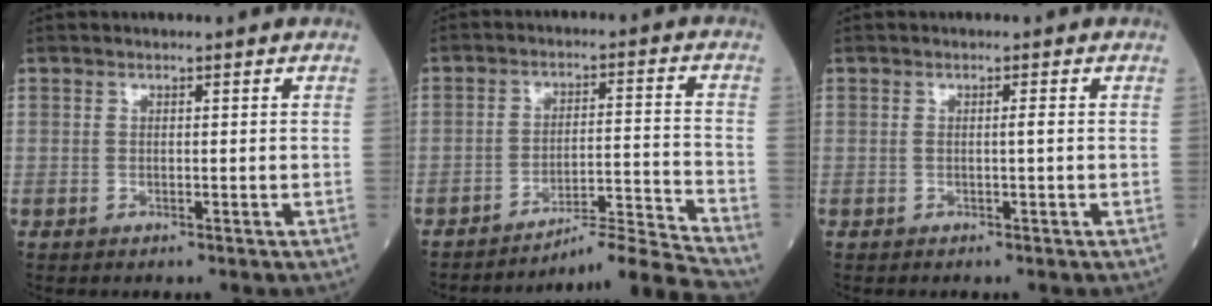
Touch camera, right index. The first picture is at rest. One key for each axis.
{"total": 10.4, "fx": -9.6, "fy": -3.9, "fz": 0.5, "tx": 0.000, "ty": 0.022, "tz": -0.159}
{"total": 0.9, "fx": -0.1, "fy": -0.2, "fz": 0.8, "tx": -0.015, "ty": 0.000, "tz": -0.002}